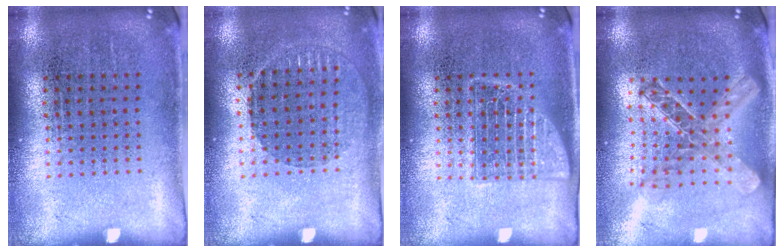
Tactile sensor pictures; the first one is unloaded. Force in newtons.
{"total": 0.9, "press": 0.8, "slide": 0.4}
{"total": 2.6, "press": 2.5, "slide": 0.4}
{"total": 2.1, "press": 1.8, "slide": 1.2}